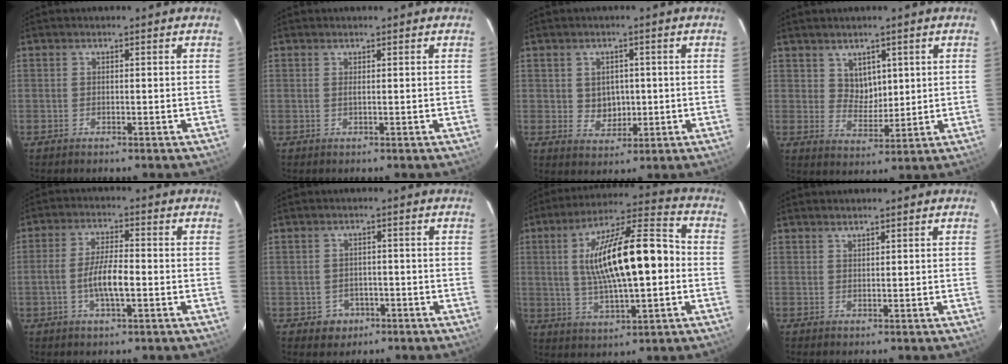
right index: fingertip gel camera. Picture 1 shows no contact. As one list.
[{"total": 0.5, "force": [0.4, -0.2, 0.3], "torque": [-0.009, -0.001, 0.005]}, {"total": 4.4, "force": [0.3, 3.9, 1.9], "torque": [-0.033, 0.007, 0.015]}, {"total": 4.8, "force": [2.5, 3.7, 1.8], "torque": [-0.024, 0.001, 0.052]}, {"total": 6.6, "force": [-1.6, 1.8, 6.1], "torque": [-0.121, 0.005, -0.029]}, {"total": 4.0, "force": [-1.5, 3.7, 0.6], "torque": [-0.022, 0.010, -0.011]}, {"total": 18.9, "force": [0.5, 5.5, 18.0], "torque": [-0.312, 0.024, 0.014]}, {"total": 0.9, "force": [0.8, 0.2, 0.2], "torque": [-0.003, 0.001, 0.016]}]